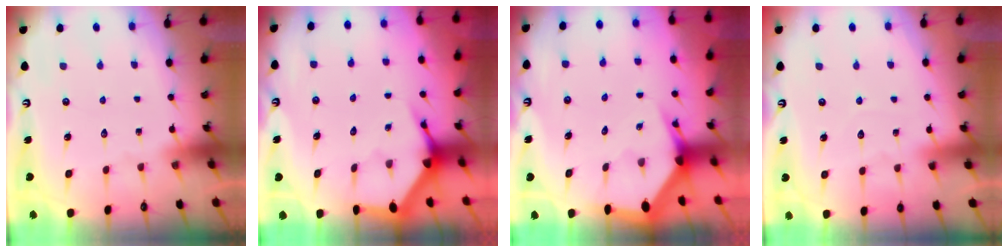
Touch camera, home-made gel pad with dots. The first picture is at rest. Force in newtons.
{"total": 3.8, "press": 3.8, "slide": 0.4}
{"total": 3.5, "press": 3.5, "slide": 0.4}
{"total": 3.5, "press": 3.5, "slide": 0.3}